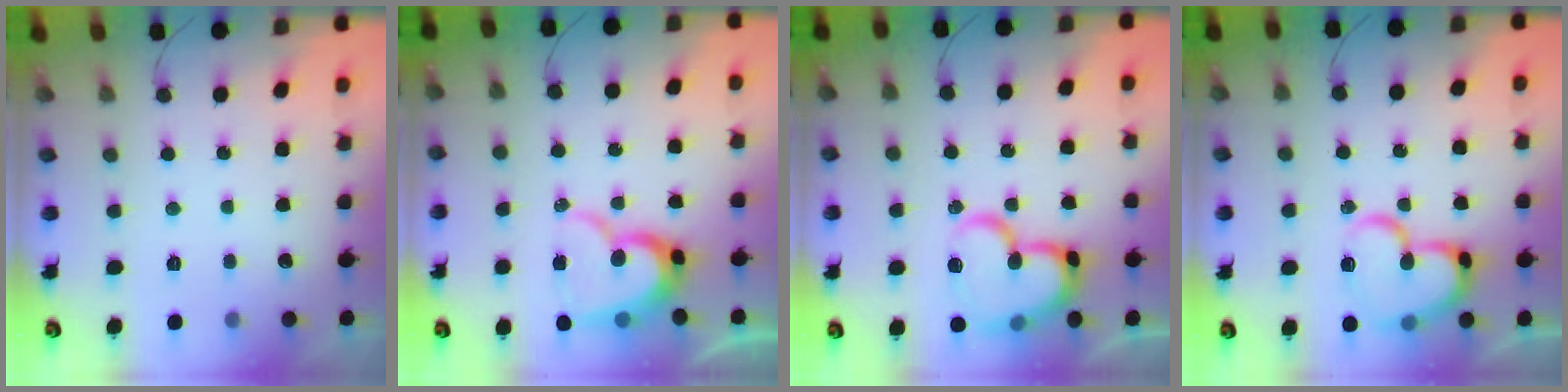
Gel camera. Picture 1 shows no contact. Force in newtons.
{"total": 13.1, "press": 13.0, "slide": 1.2}
{"total": 19.1, "press": 19.0, "slide": 2.0}
{"total": 16.8, "press": 16.7, "slide": 1.6}